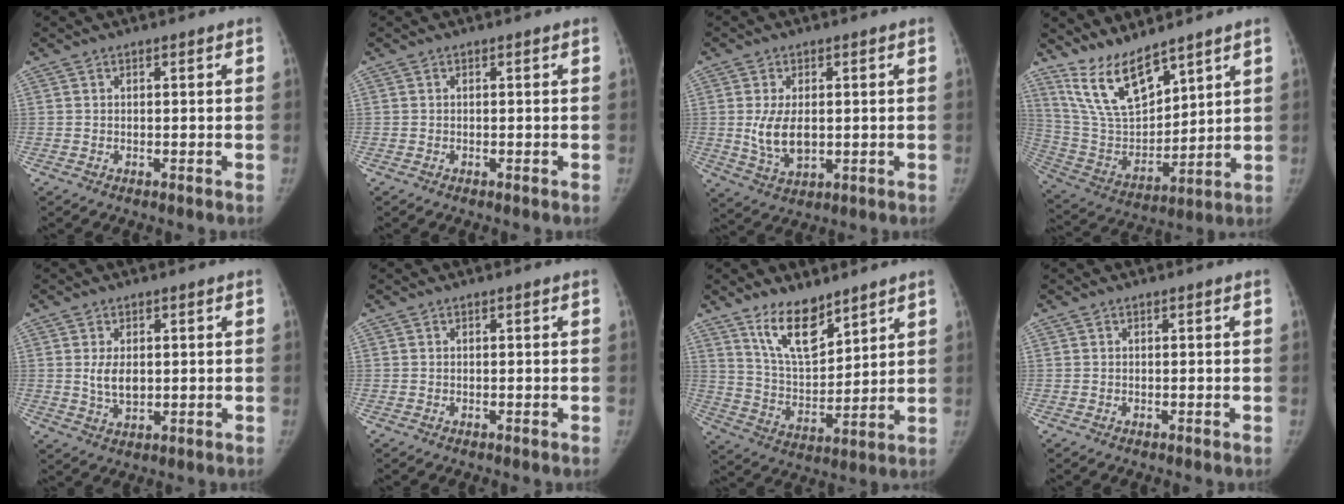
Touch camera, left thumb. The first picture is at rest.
{"total": 0.0}
{"total": 7.6, "force": [0.2, 4.5, 6.2], "torque": [-0.110, -0.010, 0.015]}
{"total": 13.8, "force": [10.6, 4.6, 7.5], "torque": [-0.118, -0.066, 0.223]}
{"total": 4.8, "force": [0.7, 2.9, 3.7], "torque": [-0.061, -0.011, 0.019]}
{"total": 0.0}
{"total": 11.7, "force": [8.4, 4.9, 6.6], "torque": [-0.090, -0.065, 0.167]}
{"total": 0.0}